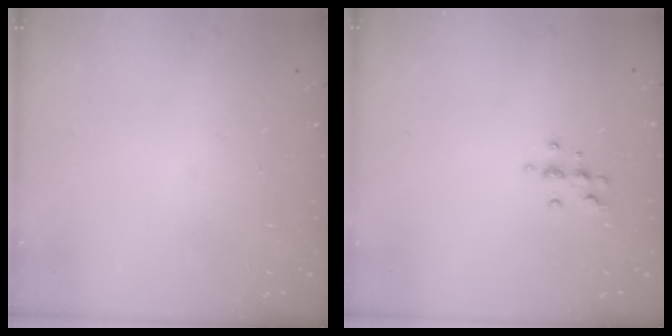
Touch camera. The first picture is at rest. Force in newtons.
{"total": 7.5, "press": 7.4, "slide": 1.3}